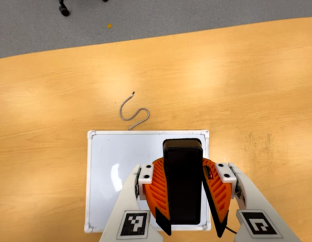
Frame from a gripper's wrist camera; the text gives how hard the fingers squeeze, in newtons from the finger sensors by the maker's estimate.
{"total": 10.6, "left": 9.7, "right": 11.5}